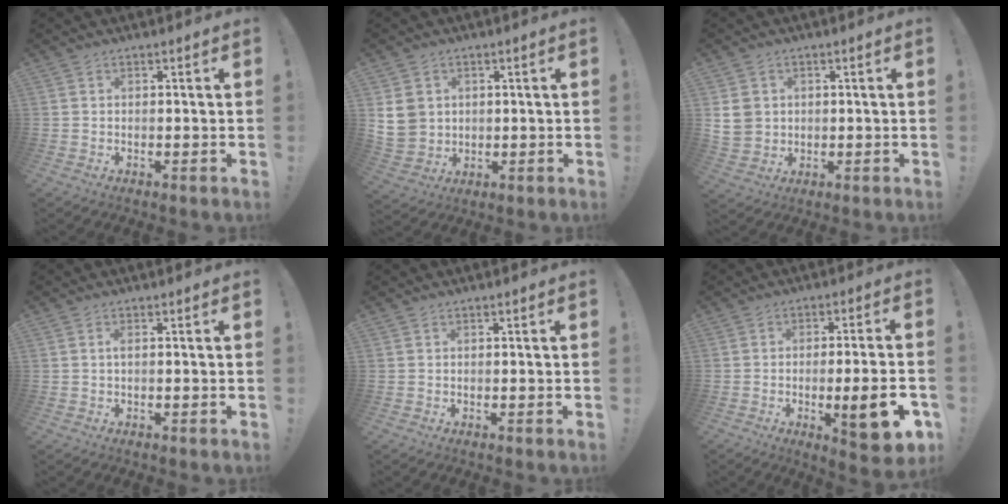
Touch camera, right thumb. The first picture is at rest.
{"total": 7.7, "force": [2.4, 6.7, 3.0], "torque": [-0.052, -0.008, 0.051]}
{"total": 6.5, "force": [1.9, 5.6, 2.8], "torque": [-0.044, -0.006, 0.038]}
{"total": 1.0, "force": [0.0, 0.1, 1.0], "torque": [-0.028, 0.006, 0.001]}
{"total": 0.0}
{"total": 12.9, "force": [-3.9, 2.2, 12.1], "torque": [-0.153, 0.003, -0.054]}